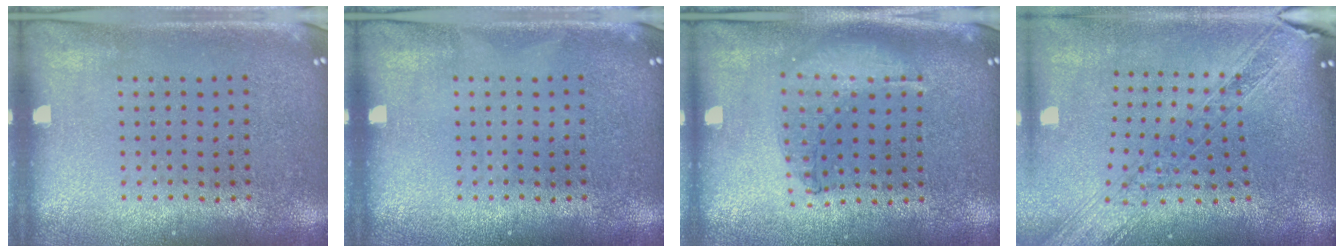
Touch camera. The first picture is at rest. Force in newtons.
{"total": 0.0}
{"total": 0.9, "press": 0.9, "slide": 0.3}
{"total": 1.7, "press": 1.5, "slide": 0.8}